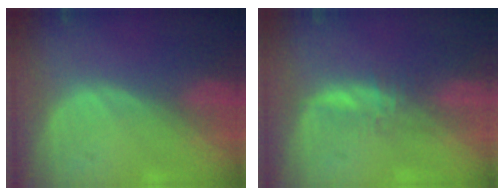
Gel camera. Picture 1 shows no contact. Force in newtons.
{"total": 2.3, "press": 2.2, "slide": 0.6}